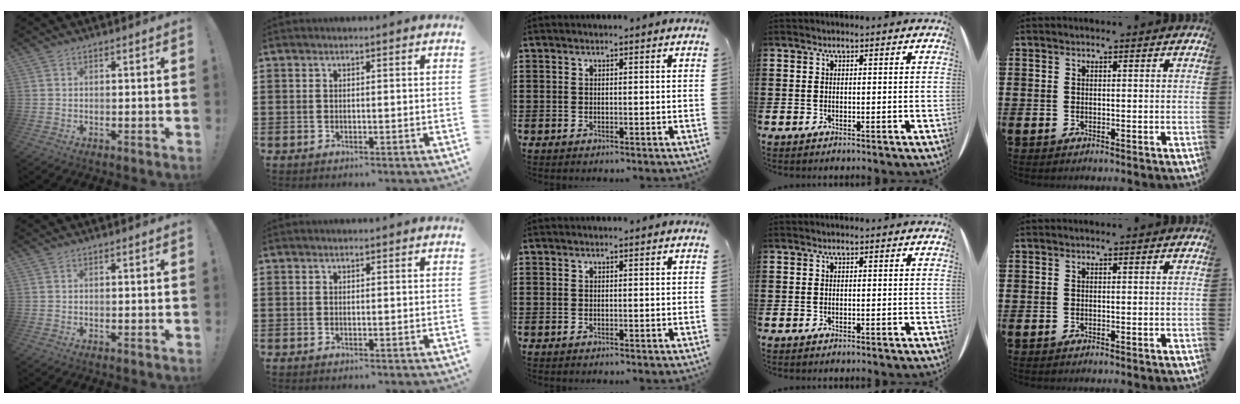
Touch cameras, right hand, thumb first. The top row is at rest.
{}